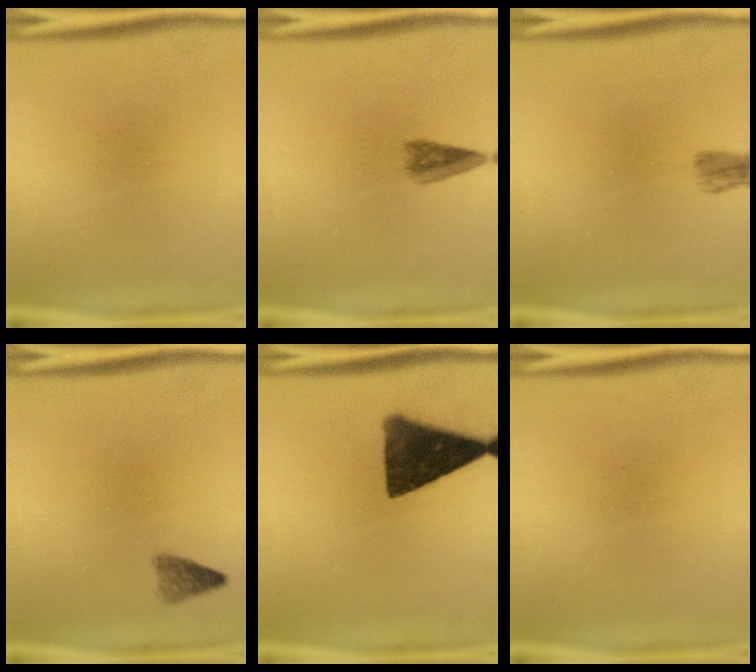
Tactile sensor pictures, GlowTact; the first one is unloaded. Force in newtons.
{"total": 3.0}
{"total": 2.1}
{"total": 1.9}
{"total": 13.2}
{"total": 0.0}